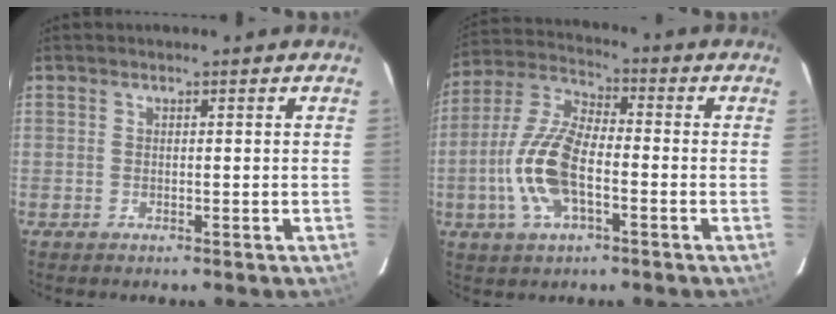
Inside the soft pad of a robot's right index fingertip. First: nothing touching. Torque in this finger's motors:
{"motor_torque": [1.66, -0.48, 0.38, 0.14]}